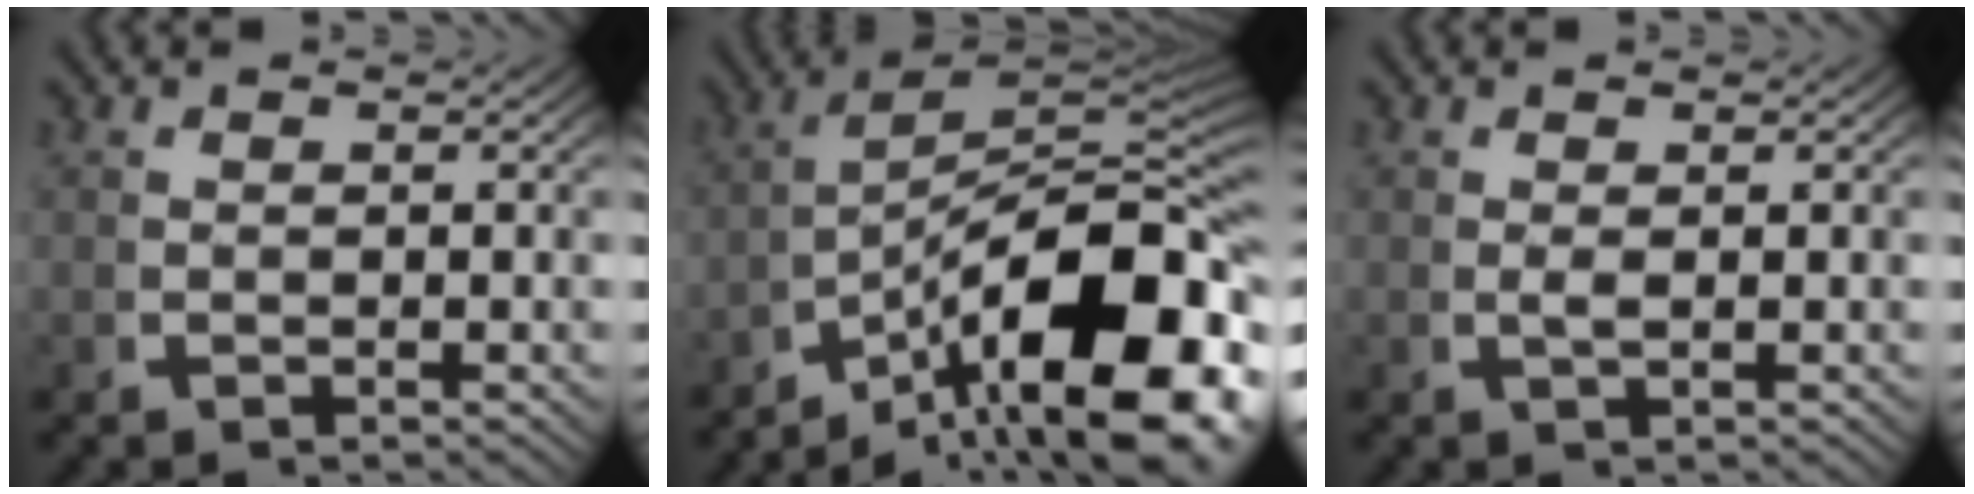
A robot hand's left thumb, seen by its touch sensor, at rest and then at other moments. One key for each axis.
{"total": 16.6, "fx": -3.7, "fy": 9.5, "fz": 13.1, "tx": -0.180, "ty": -0.047, "tz": -0.044}
{"total": 0.8, "fx": 0.2, "fy": 0.2, "fz": 0.8, "tx": -0.021, "ty": -0.003, "tz": 0.004}